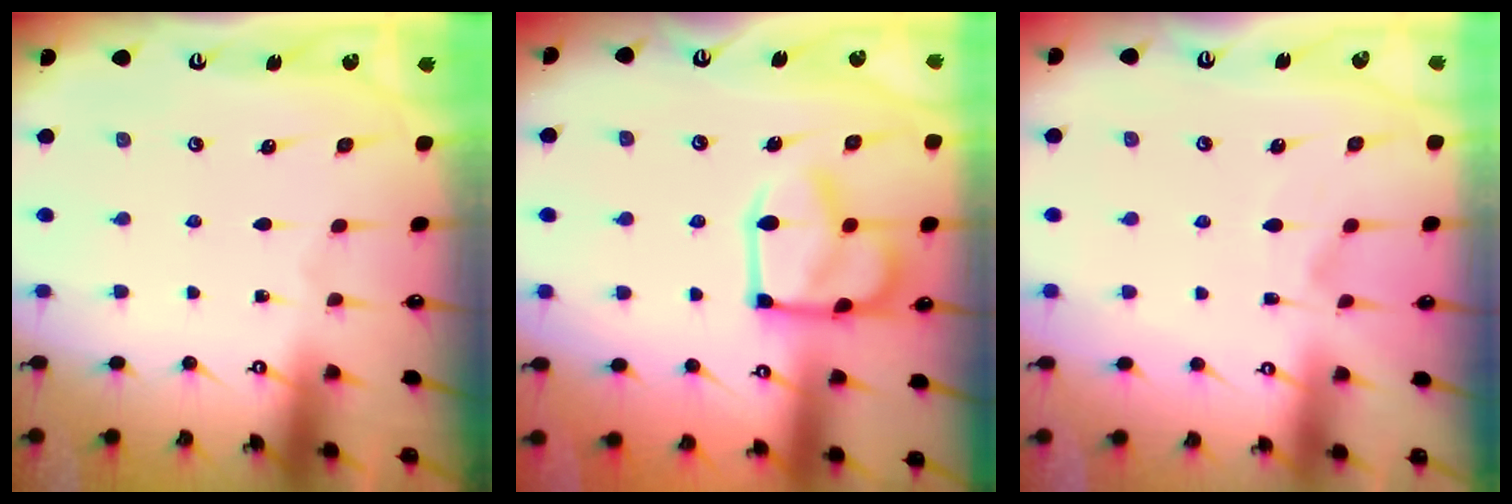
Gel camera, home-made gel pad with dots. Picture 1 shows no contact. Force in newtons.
{"total": 15.8, "press": 15.7, "slide": 1.4}
{"total": 2.5, "press": 2.2, "slide": 1.2}